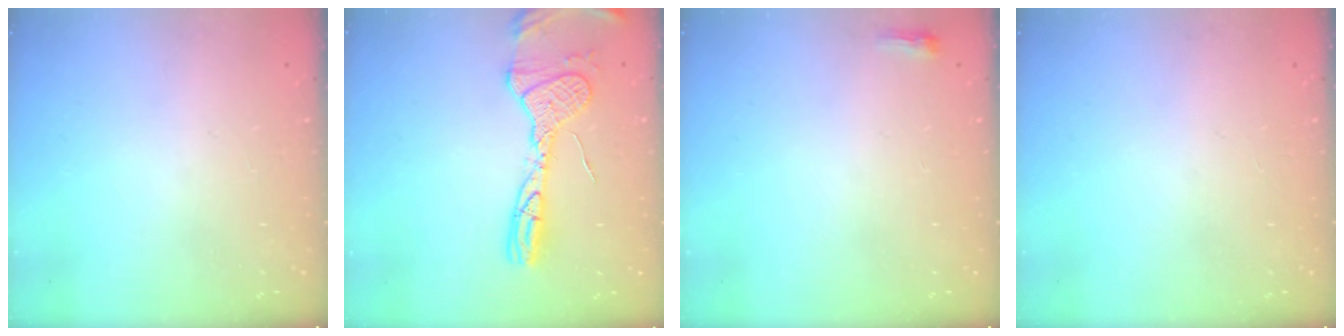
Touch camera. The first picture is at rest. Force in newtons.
{"total": 14.2, "press": 14.2, "slide": 1.3}
{"total": 2.6, "press": 2.5, "slide": 0.6}
{"total": 0.0}